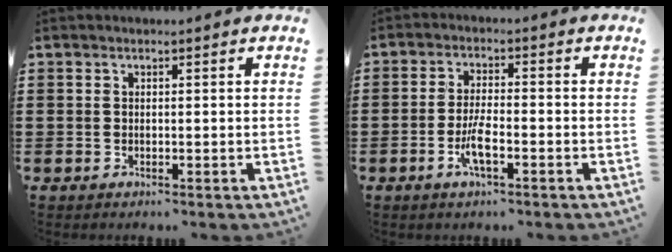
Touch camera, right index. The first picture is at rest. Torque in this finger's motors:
{"motor_torque": [1.72, 0.42, 0.40, 0.12]}